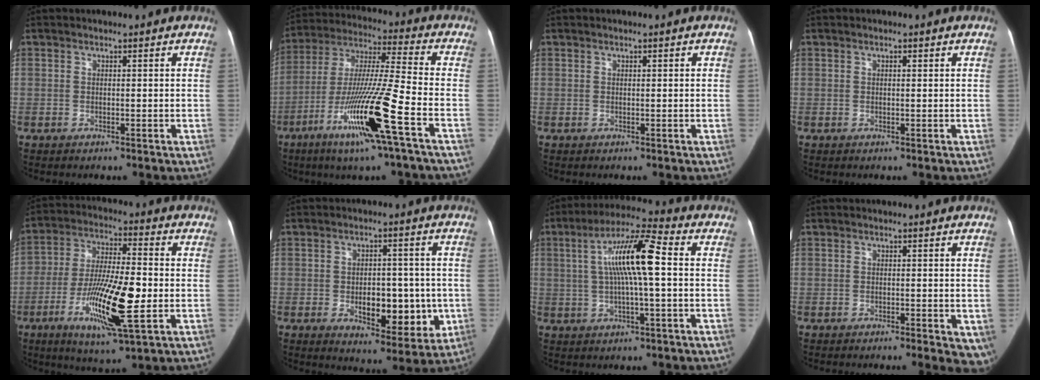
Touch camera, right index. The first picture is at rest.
{"total": 17.2, "force": [-7.6, -0.9, 15.4], "torque": [-0.313, -0.028, -0.146]}
{"total": 0.0}
{"total": 0.5, "force": [0.2, 0.1, 0.5], "torque": [-0.010, 0.000, 0.003]}
{"total": 15.4, "force": [-3.9, 2.8, 14.7], "torque": [-0.275, -0.015, -0.068]}
{"total": 10.3, "force": [-1.8, 5.2, 8.7], "torque": [-0.103, 0.002, -0.016]}
{"total": 11.6, "force": [1.1, 1.1, 11.5], "torque": [-0.214, 0.022, 0.015]}
{"total": 6.2, "force": [-3.7, 2.0, 4.6], "torque": [-0.040, -0.008, -0.052]}